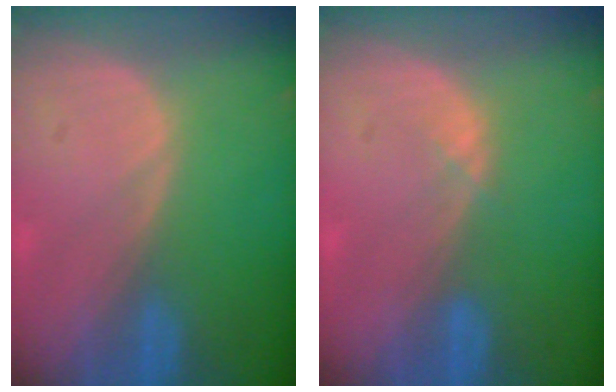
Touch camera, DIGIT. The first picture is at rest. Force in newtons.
{"total": 0.9, "press": 0.9, "slide": 0.3}